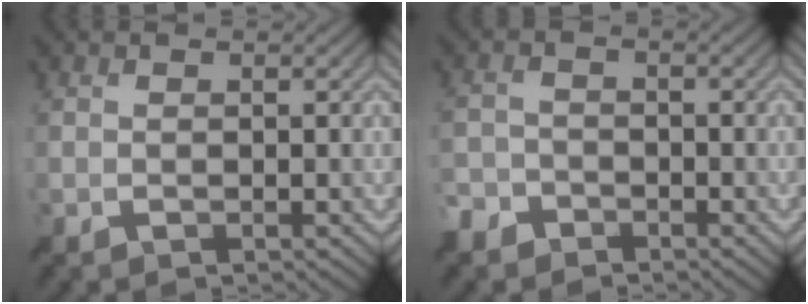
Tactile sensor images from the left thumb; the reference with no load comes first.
{"total": 3.3, "force": [-2.6, 1.9, 0.6], "torque": [-0.012, -0.003, -0.062]}